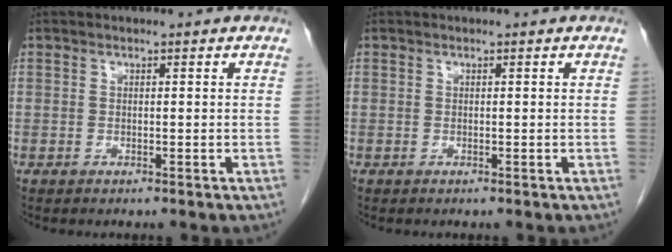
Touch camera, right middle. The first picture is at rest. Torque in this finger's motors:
{"motor_torque": [0.00, 0.00, 0.00, -0.01]}